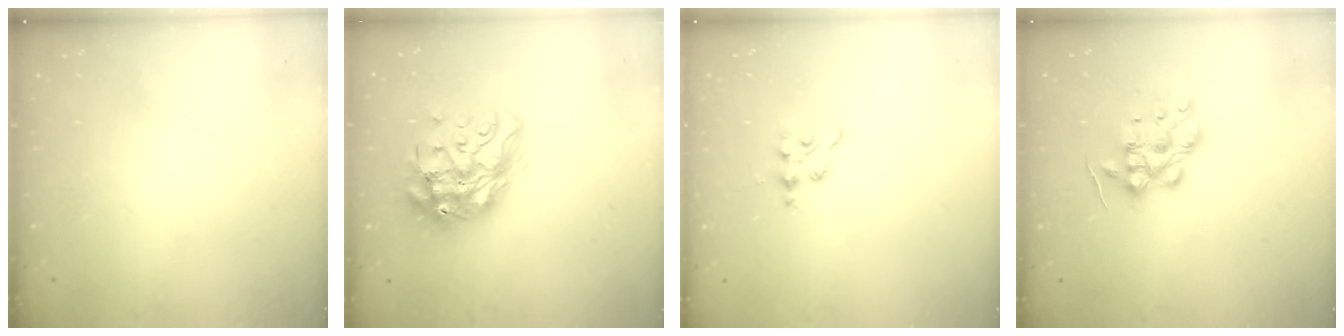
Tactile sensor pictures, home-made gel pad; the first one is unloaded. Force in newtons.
{"total": 16.8, "press": 16.7, "slide": 1.9}
{"total": 2.3, "press": 2.2, "slide": 0.5}
{"total": 12.8, "press": 12.8, "slide": 0.3}